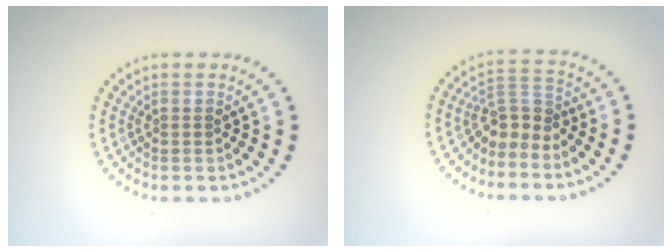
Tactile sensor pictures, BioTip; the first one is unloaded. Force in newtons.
{"total": 2.8, "press": 2.2, "slide": 1.7}